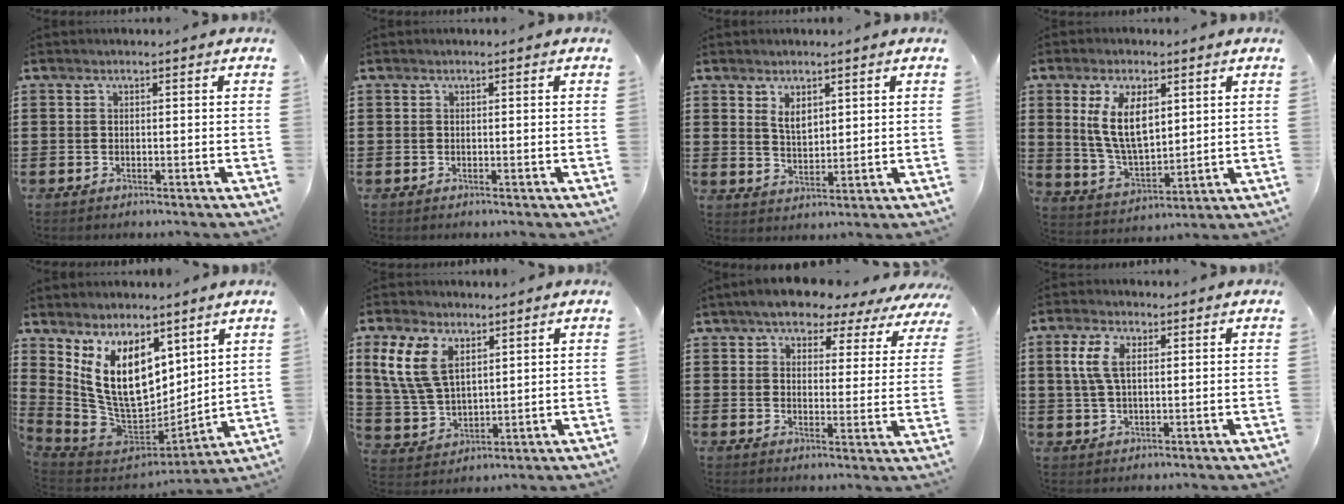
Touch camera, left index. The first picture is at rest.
{"total": 0.0}
{"total": 3.3, "force": [2.1, 1.7, 1.8], "torque": [-0.033, 0.002, 0.037]}
{"total": 9.6, "force": [3.4, 5.0, 7.4], "torque": [-0.161, 0.005, 0.059]}
{"total": 13.4, "force": [5.5, 7.8, 9.4], "torque": [-0.221, -0.037, 0.112]}
{"total": 9.3, "force": [4.3, 5.6, 6.1], "torque": [-0.157, 0.008, 0.079]}
{"total": 5.8, "force": [5.3, 1.8, 1.7], "torque": [-0.056, -0.024, 0.090]}
{"total": 5.7, "force": [1.7, 2.9, 4.6], "torque": [-0.115, 0.005, 0.024]}